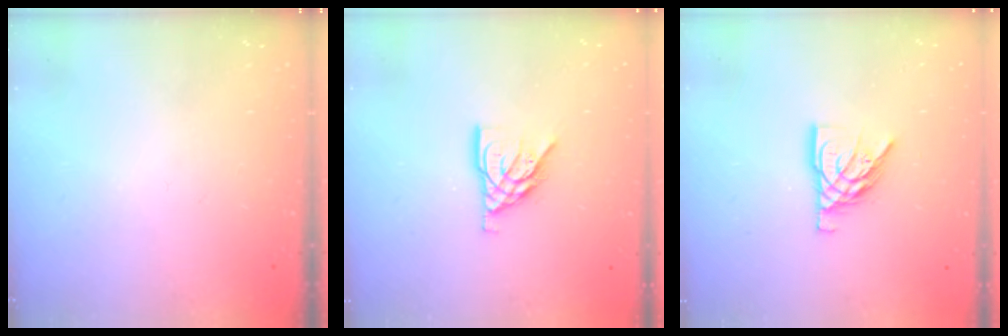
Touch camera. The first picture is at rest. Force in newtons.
{"total": 9.9, "press": 9.8, "slide": 1.2}
{"total": 10.3, "press": 10.2, "slide": 0.8}